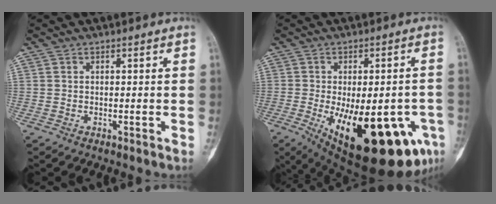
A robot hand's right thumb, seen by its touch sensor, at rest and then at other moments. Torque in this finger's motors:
{"motor_torque": [0.01, 1.49, 1.07, 0.11, 0.18]}